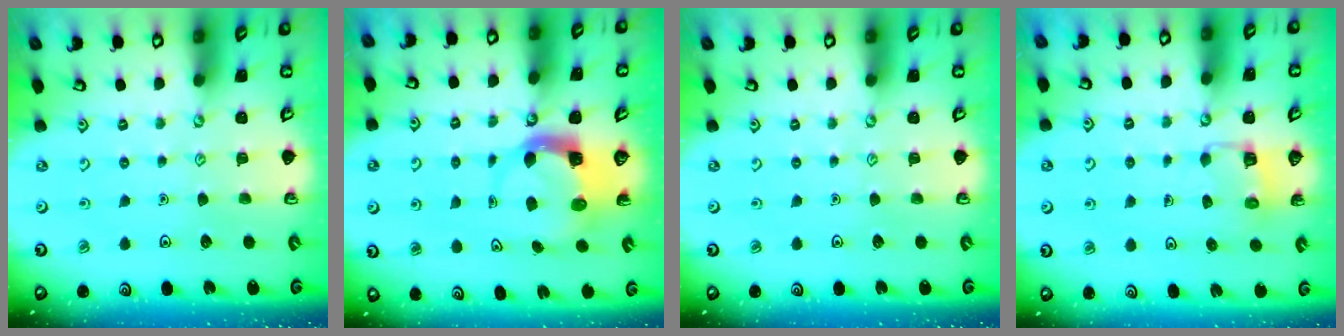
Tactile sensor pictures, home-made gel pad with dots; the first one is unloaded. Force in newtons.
{"total": 3.8, "press": 3.8, "slide": 0.6}
{"total": 0.0}
{"total": 3.1, "press": 3.1, "slide": 0.3}